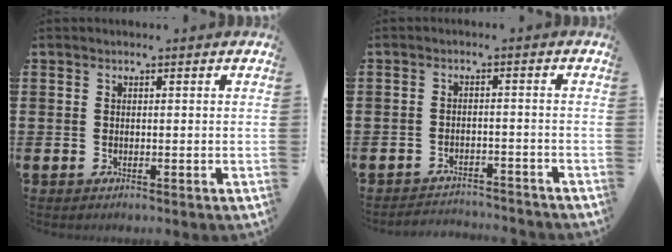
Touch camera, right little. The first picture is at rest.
{"total": 2.3, "force": [-2.3, 0.0, -0.2], "torque": [-0.004, 0.004, -0.051]}